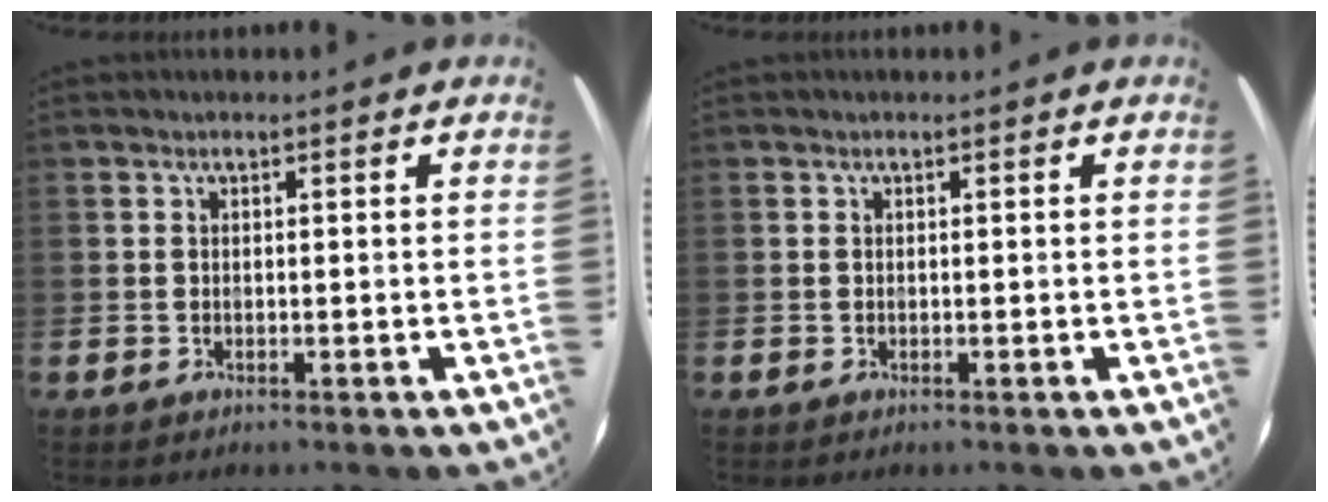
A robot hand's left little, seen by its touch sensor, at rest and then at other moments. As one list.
[{"total": 0.0}]